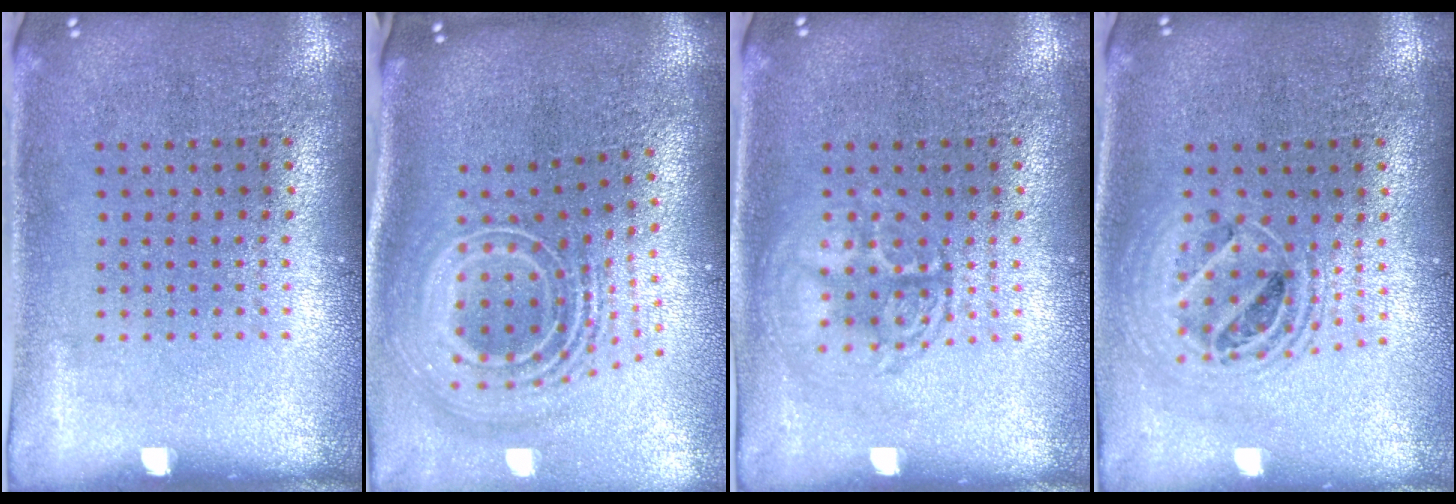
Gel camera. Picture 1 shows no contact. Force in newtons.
{"total": 2.9, "press": 1.9, "slide": 2.2}
{"total": 2.5, "press": 2.4, "slide": 0.3}
{"total": 1.7, "press": 1.5, "slide": 0.8}